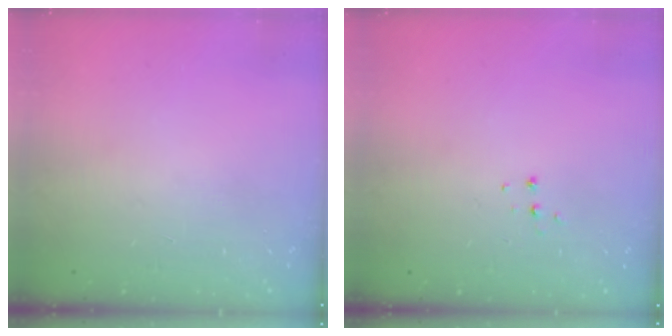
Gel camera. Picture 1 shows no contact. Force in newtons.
{"total": 4.5, "press": 4.5, "slide": 0.4}